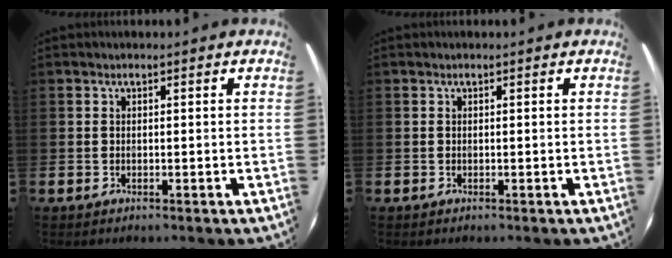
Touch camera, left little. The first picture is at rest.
{"total": 0.0}